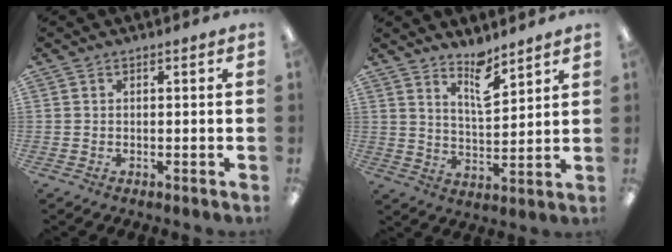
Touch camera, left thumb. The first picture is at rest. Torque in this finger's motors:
{"motor_torque": [0.18, 0.16, -0.06, -0.30, 0.08]}